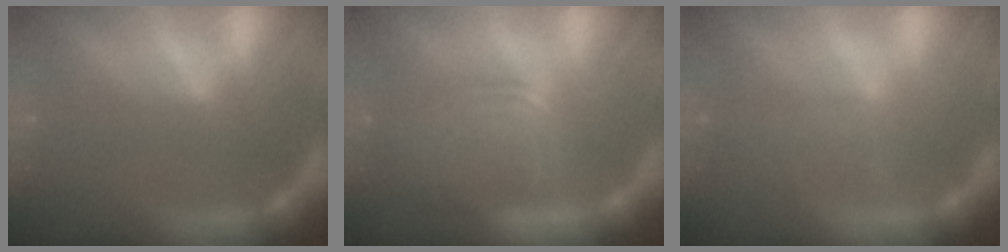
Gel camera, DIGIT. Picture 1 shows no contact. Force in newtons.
{"total": 8.1}
{"total": 3.0}